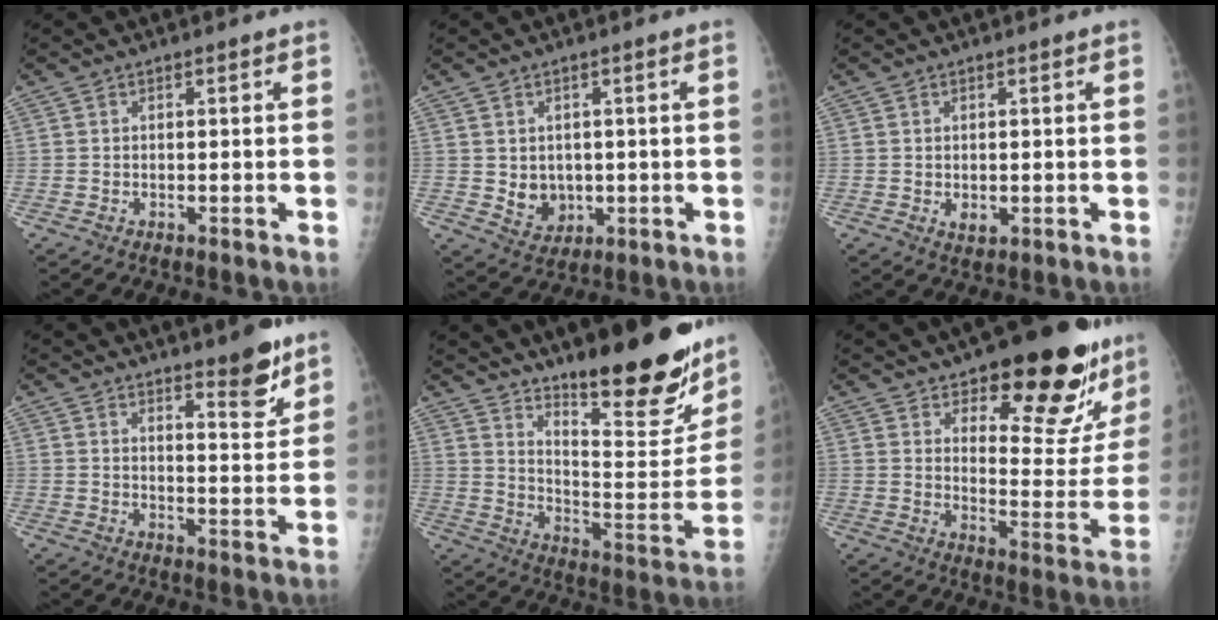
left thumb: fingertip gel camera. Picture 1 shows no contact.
{"total": 5.1, "force": [0.0, 4.3, 2.8], "torque": [-0.023, -0.007, 0.016]}
{"total": 2.0, "force": [-0.1, 1.5, 1.4], "torque": [-0.018, -0.004, 0.005]}
{"total": 7.2, "force": [5.4, 1.7, 4.4], "torque": [-0.045, -0.044, 0.078]}
{"total": 26.3, "force": [18.5, 6.8, 17.4], "torque": [-0.217, -0.111, 0.273]}
{"total": 22.9, "force": [15.4, 8.2, 14.8], "torque": [-0.148, -0.094, 0.209]}